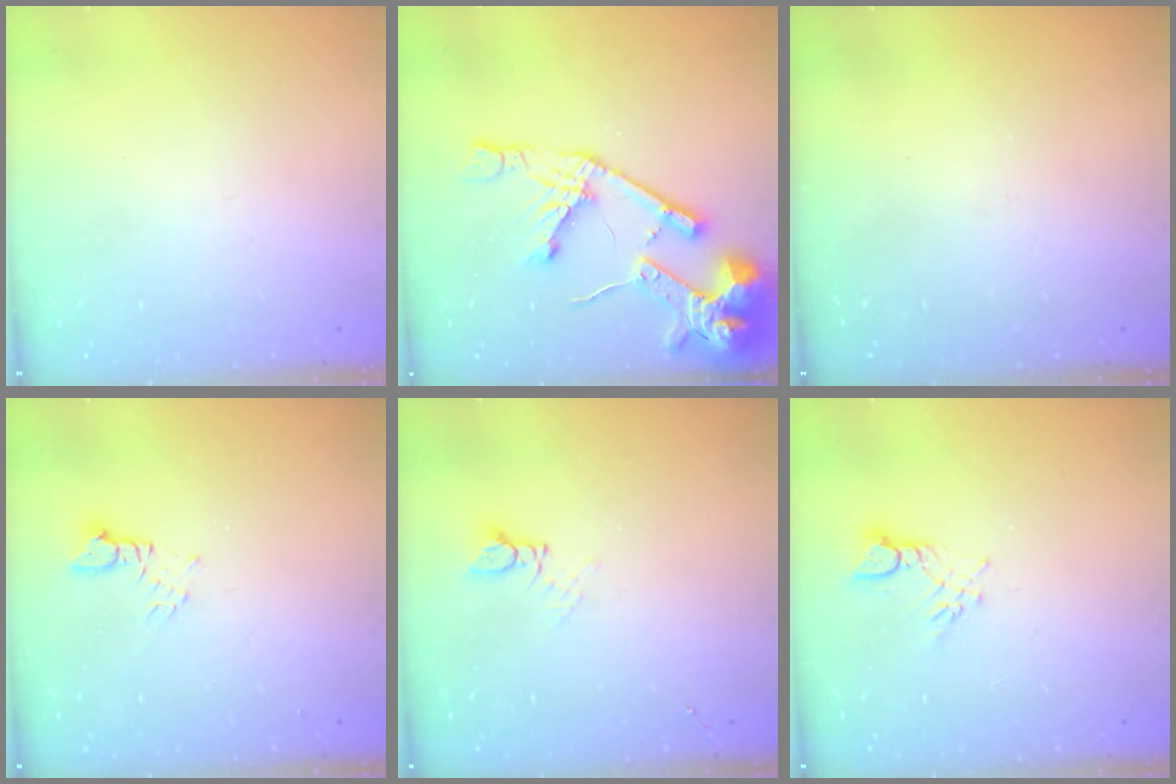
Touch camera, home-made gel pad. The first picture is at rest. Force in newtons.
{"total": 19.9, "press": 19.8, "slide": 2.0}
{"total": 0.0}
{"total": 2.4, "press": 2.4, "slide": 0.1}
{"total": 2.9, "press": 2.9, "slide": 0.2}
{"total": 3.7, "press": 3.7, "slide": 0.3}